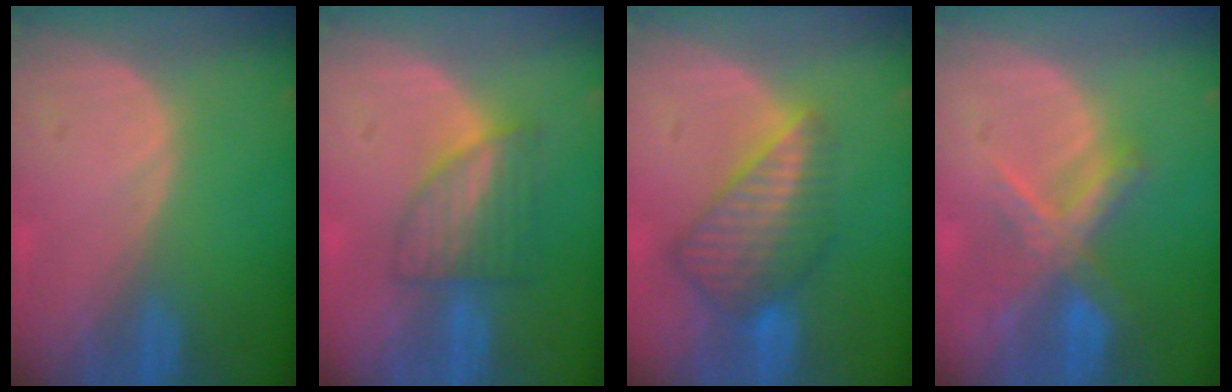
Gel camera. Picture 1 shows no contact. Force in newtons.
{"total": 6.1, "press": 5.7, "slide": 2.0}
{"total": 8.1, "press": 7.2, "slide": 3.8}
{"total": 7.3, "press": 6.2, "slide": 3.8}